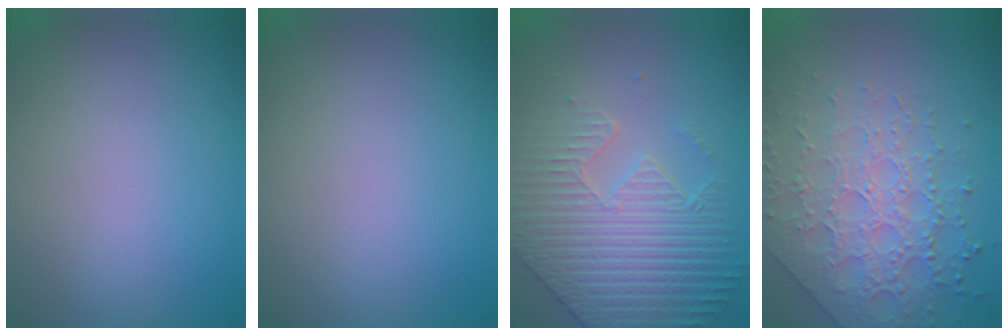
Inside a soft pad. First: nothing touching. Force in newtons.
{"total": 0.0}
{"total": 7.3, "press": 6.0, "slide": 4.1}
{"total": 5.7, "press": 5.0, "slide": 2.8}